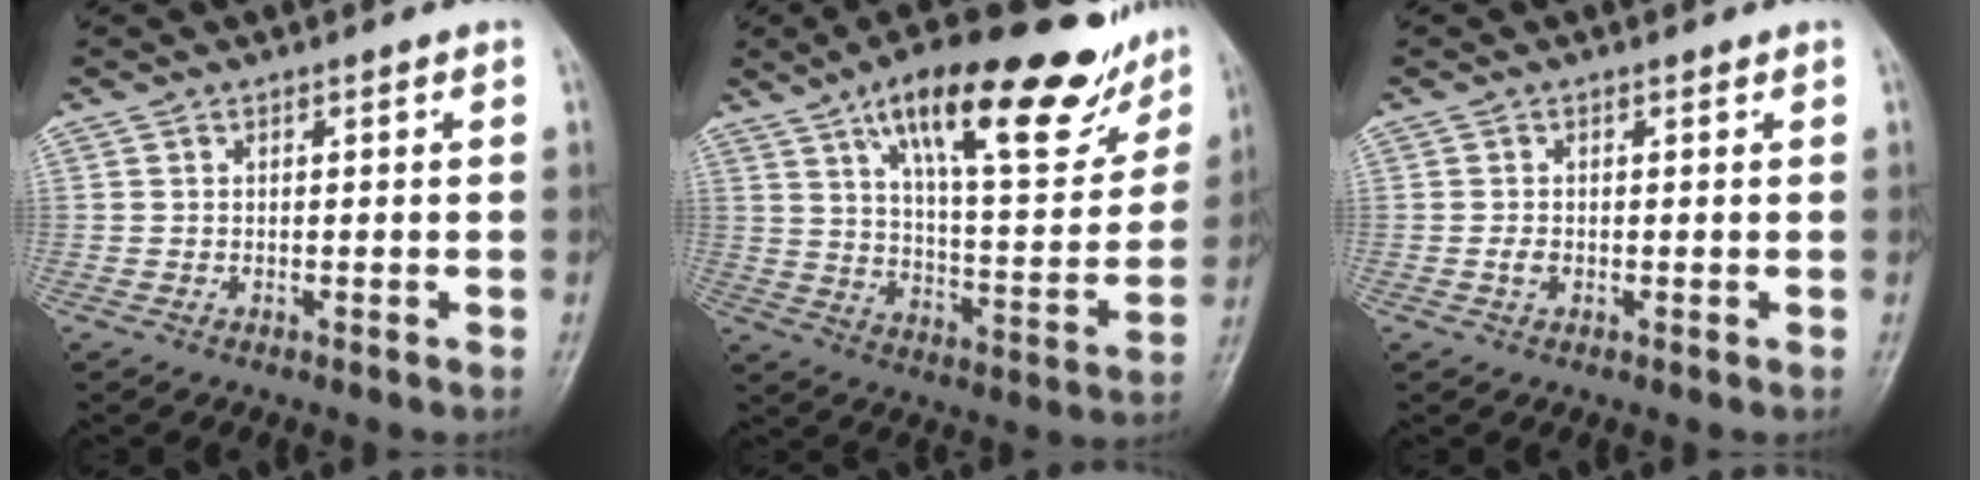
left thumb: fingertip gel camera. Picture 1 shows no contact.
{"total": 25.3, "force": [15.4, 8.2, 18.4], "torque": [-0.231, -0.044, 0.240]}
{"total": 1.2, "force": [-0.1, 0.9, 0.8], "torque": [-0.014, 0.000, -0.002]}